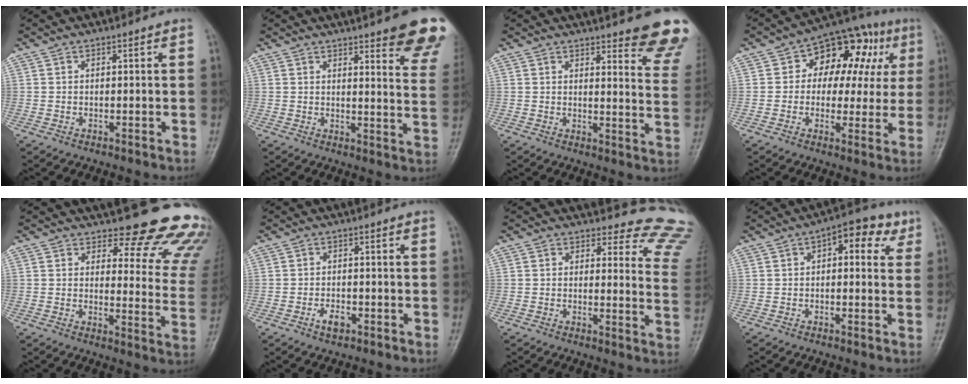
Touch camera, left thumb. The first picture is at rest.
{"total": 14.9, "force": [10.2, 2.9, 10.4], "torque": [-0.099, -0.052, 0.108]}
{"total": 13.3, "force": [10.7, 2.5, 7.4], "torque": [-0.049, -0.073, 0.106]}
{"total": 15.9, "force": [4.2, 10.7, 11.0], "torque": [-0.078, 0.028, 0.050]}
{"total": 18.3, "force": [16.0, 6.1, 6.3], "torque": [-0.014, -0.134, 0.158]}
{"total": 3.1, "force": [-1.9, 1.5, 1.9], "torque": [-0.031, 0.014, -0.033]}
{"total": 13.0, "force": [12.5, 3.3, -0.3], "torque": [0.069, -0.138, 0.088]}
{"total": 8.2, "force": [3.1, 4.2, 6.3], "torque": [-0.051, 0.013, 0.028]}